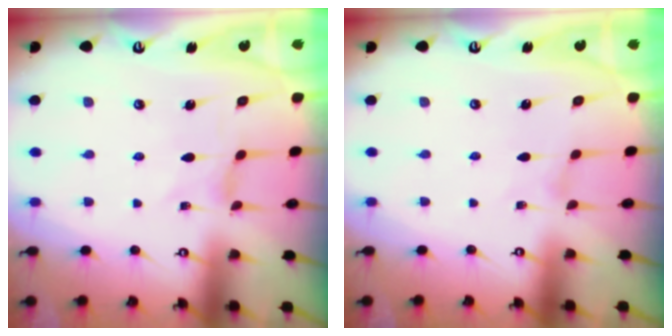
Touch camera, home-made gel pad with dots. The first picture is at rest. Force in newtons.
{"total": 0.0}